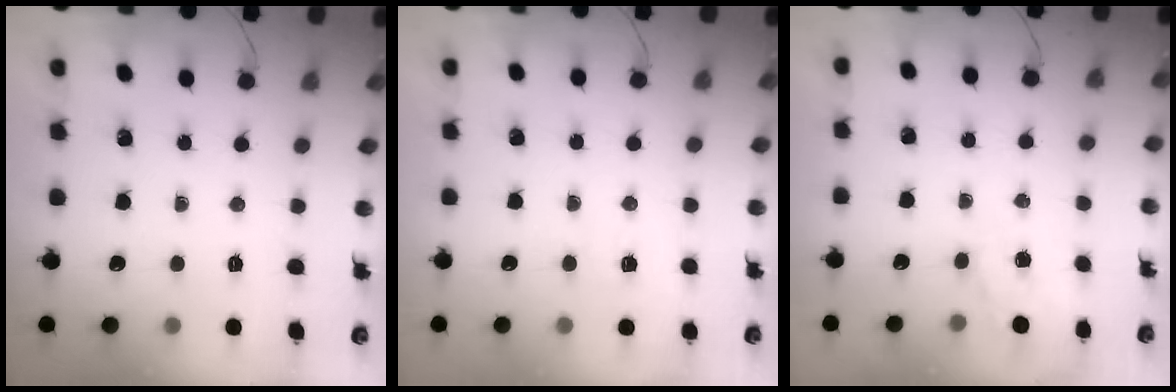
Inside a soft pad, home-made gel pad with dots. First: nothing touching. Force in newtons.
{"total": 2.6, "press": 2.1, "slide": 1.6}
{"total": 4.7, "press": 4.5, "slide": 1.4}